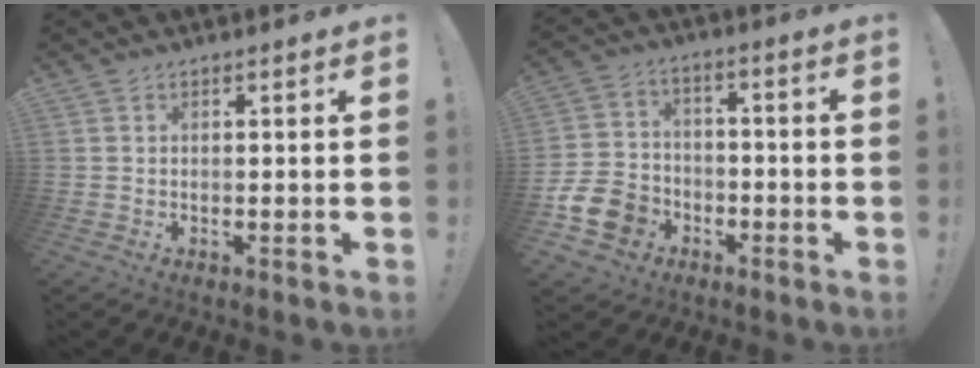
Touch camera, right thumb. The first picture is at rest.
{"total": 12.6, "force": [-6.1, 9.7, 5.3], "torque": [-0.113, 0.043, -0.110]}